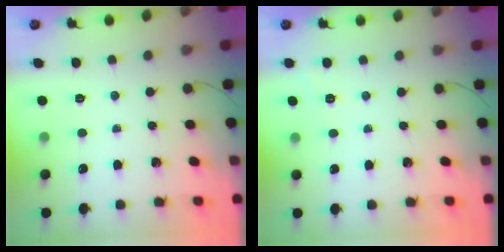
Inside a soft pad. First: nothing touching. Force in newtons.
{"total": 1.6, "press": 0.2, "slide": 1.6}